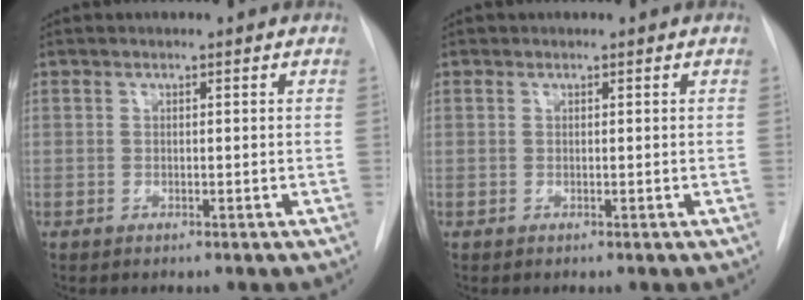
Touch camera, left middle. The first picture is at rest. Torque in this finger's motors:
{"motor_torque": [0.02, 0.00, -0.08, -0.01]}